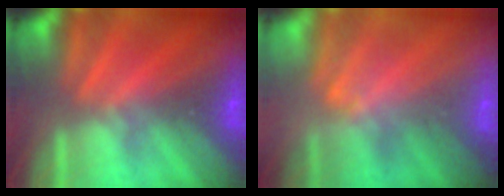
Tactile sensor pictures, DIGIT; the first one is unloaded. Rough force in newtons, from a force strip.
{"total": 1.3}